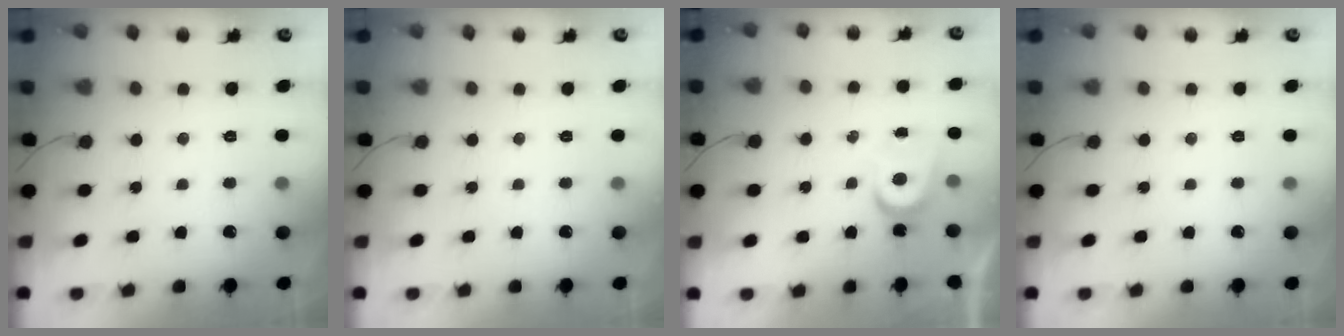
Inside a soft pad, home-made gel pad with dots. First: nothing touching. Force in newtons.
{"total": 0.0}
{"total": 5.2, "press": 5.2, "slide": 0.4}
{"total": 0.0}